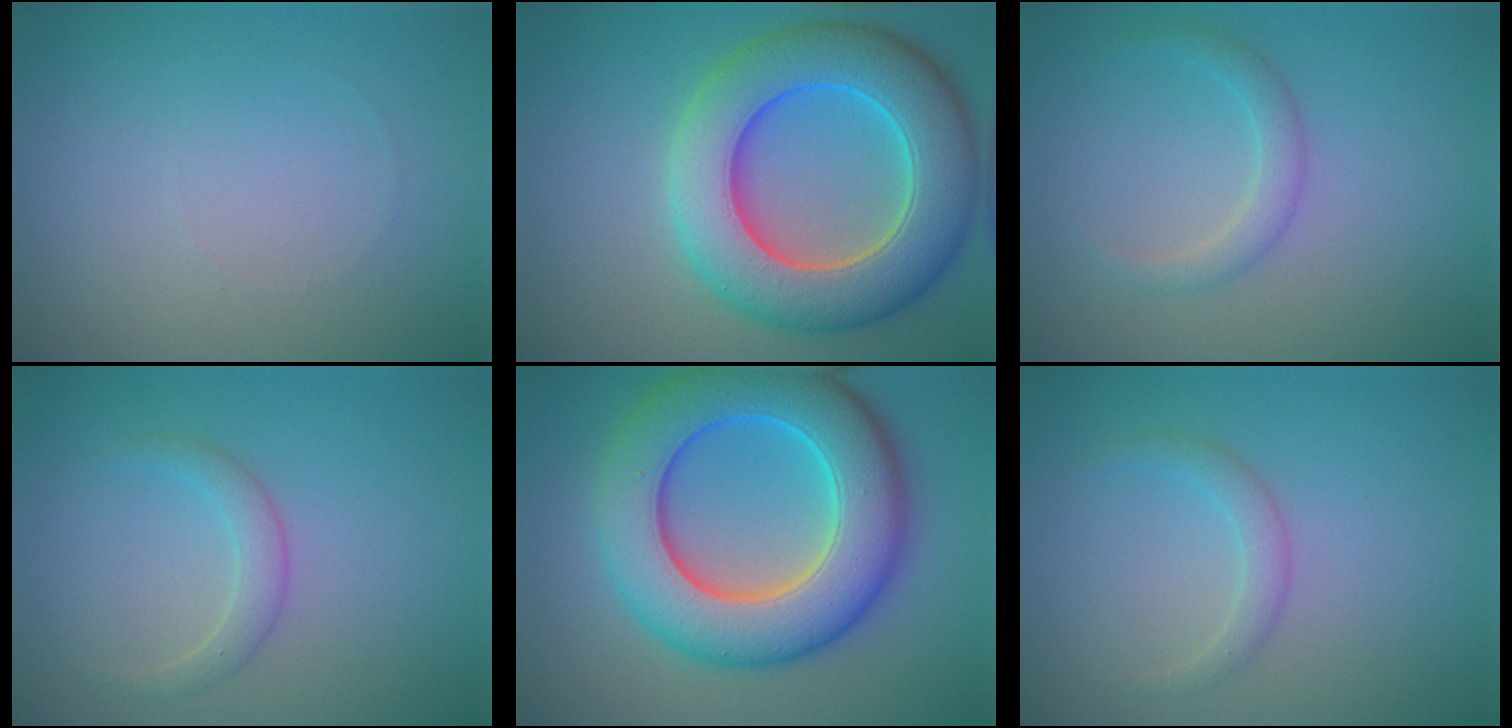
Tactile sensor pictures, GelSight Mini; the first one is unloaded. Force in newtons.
{"total": 10.3, "press": 10.3, "slide": 0.6}
{"total": 1.7, "press": 1.7, "slide": 0.1}
{"total": 1.7, "press": 1.7, "slide": 0.1}
{"total": 11.2, "press": 11.2, "slide": 0.2}
{"total": 1.5, "press": 1.5, "slide": 0.1}